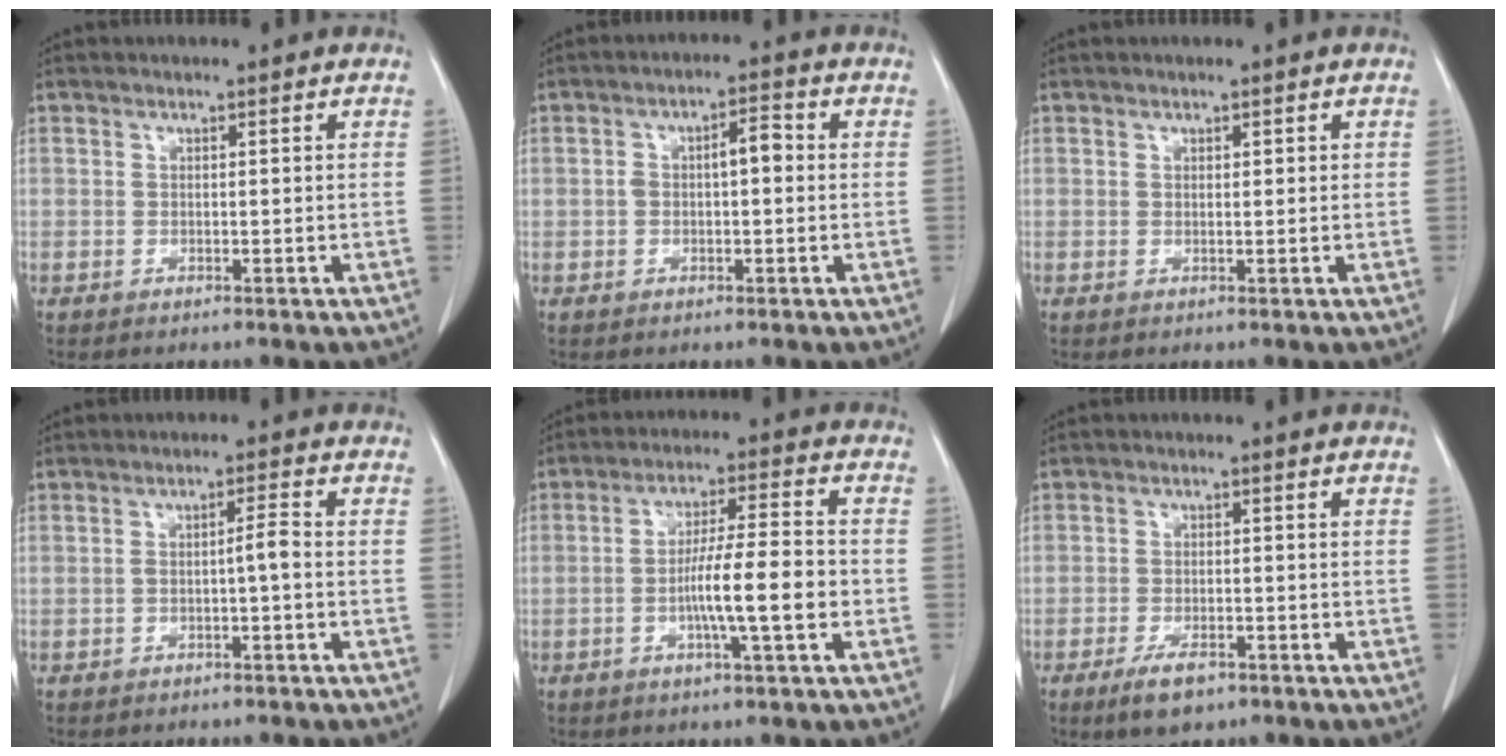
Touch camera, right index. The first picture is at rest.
{"total": 4.1, "force": [0.1, 1.5, 3.8], "torque": [-0.066, 0.025, 0.003]}
{"total": 0.6, "force": [0.3, 0.4, 0.4], "torque": [0.000, 0.001, 0.001]}
{"total": 2.4, "force": [-0.7, 0.0, 2.3], "torque": [-0.034, 0.004, -0.015]}
{"total": 9.3, "force": [-2.4, 0.4, 9.0], "torque": [-0.156, 0.005, -0.044]}
{"total": 4.9, "force": [-3.2, 1.9, 3.1], "torque": [-0.060, -0.003, -0.050]}